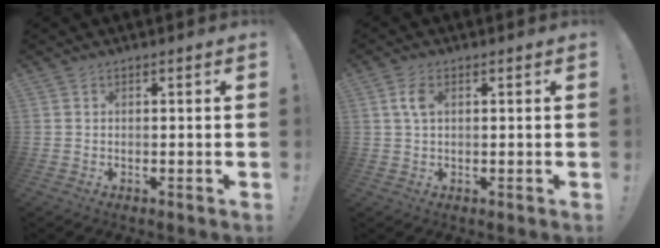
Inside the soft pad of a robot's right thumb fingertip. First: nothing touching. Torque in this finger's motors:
{"motor_torque": [0.09, 0.03, 0.37, 0.09, -0.03]}